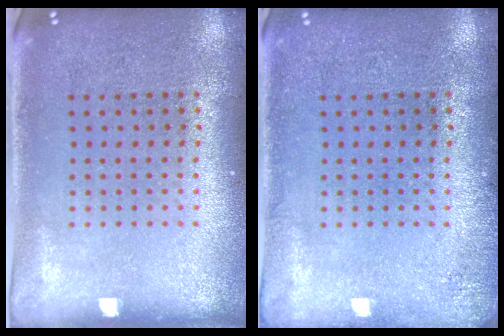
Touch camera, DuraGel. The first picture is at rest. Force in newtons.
{"total": 1.3, "press": 1.3, "slide": 0.2}